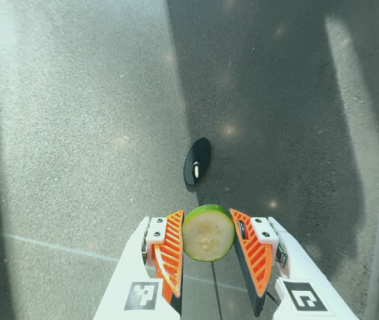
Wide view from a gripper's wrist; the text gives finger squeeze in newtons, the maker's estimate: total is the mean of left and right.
{"total": 10.8, "left": 11.4, "right": 10.1}